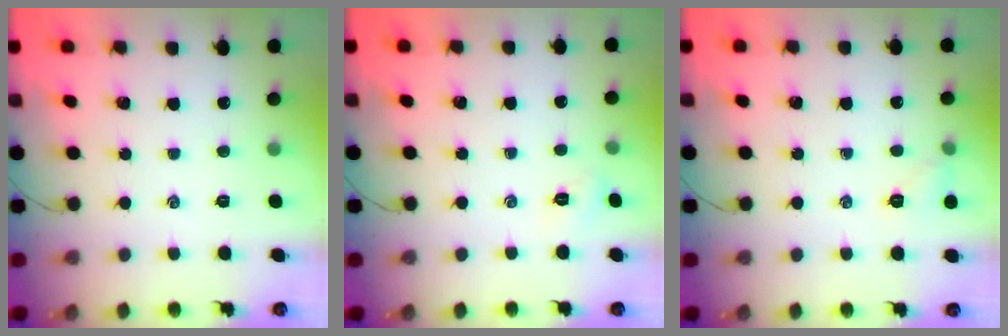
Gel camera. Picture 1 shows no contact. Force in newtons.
{"total": 2.5, "press": 2.4, "slide": 0.7}
{"total": 5.9, "press": 5.7, "slide": 1.5}